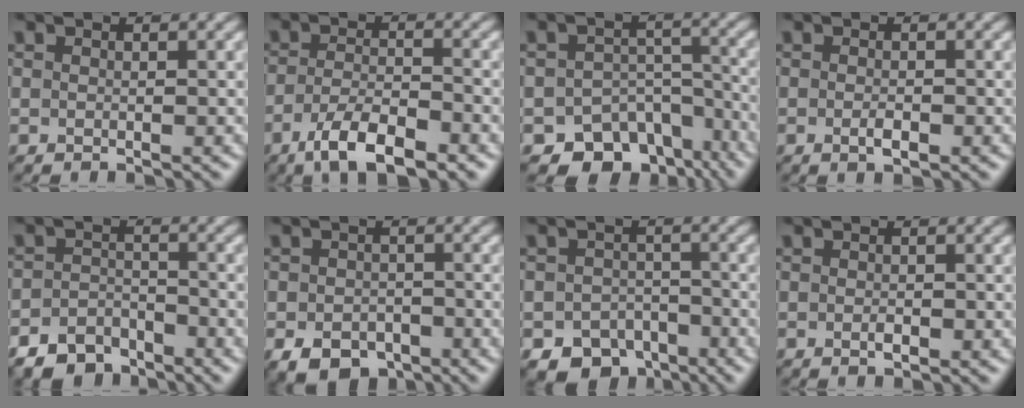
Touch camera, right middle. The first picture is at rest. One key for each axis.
{"total": 5.4, "fx": -3.7, "fy": 1.6, "fz": 3.7, "tx": -0.074, "ty": -0.002, "tz": -0.069}
{"total": 8.9, "fx": -6.6, "fy": 5.5, "fz": 2.4, "tx": -0.009, "ty": -0.008, "tz": -0.085}
{"total": 1.2, "fx": -0.6, "fy": 0.4, "fz": 1.0, "tx": -0.020, "ty": -0.002, "tz": -0.009}
{"total": 4.0, "fx": -3.3, "fy": 2.0, "fz": 0.9, "tx": -0.013, "ty": 0.002, "tz": -0.065}
{"total": 4.2, "fx": -2.6, "fy": 2.8, "fz": 1.8, "tx": -0.031, "ty": -0.008, "tz": -0.046}
{"total": 4.8, "fx": -3.2, "fy": 3.3, "fz": 1.4, "tx": -0.016, "ty": -0.007, "tz": -0.050}
{"total": 0.7, "fx": -0.3, "fy": 0.3, "fz": 0.6, "tx": -0.012, "ty": -0.003, "tz": -0.005}